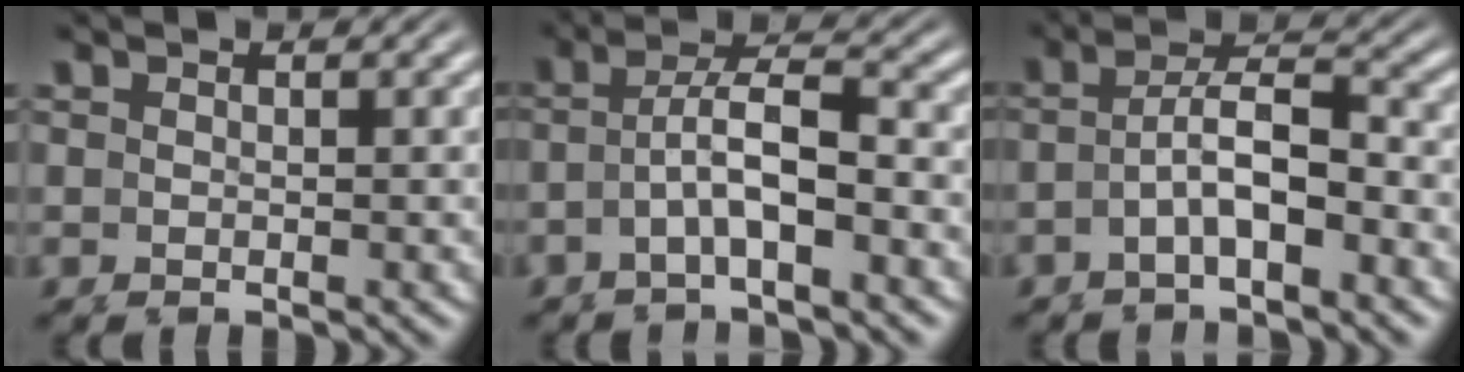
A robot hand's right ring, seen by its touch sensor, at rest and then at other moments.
{"total": 4.0, "force": [-0.4, 1.7, 3.6], "torque": [-0.065, -0.003, -0.008]}
{"total": 3.6, "force": [-0.8, 1.4, 3.2], "torque": [-0.058, -0.007, -0.012]}